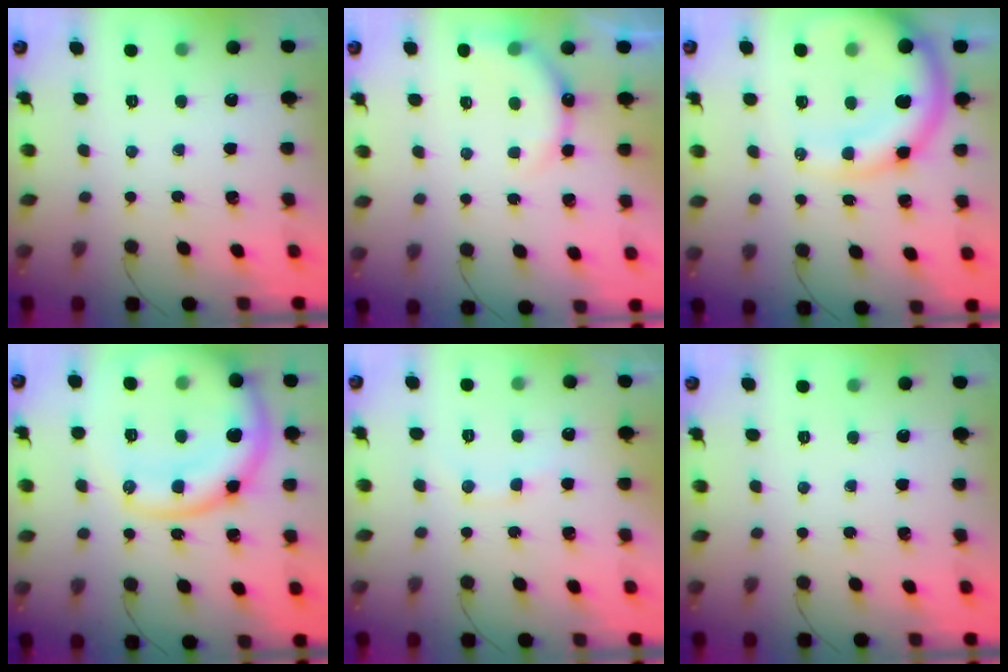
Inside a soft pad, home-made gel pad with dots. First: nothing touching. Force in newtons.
{"total": 7.8, "press": 7.8, "slide": 0.2}
{"total": 14.9, "press": 14.5, "slide": 3.5}
{"total": 20.3, "press": 20.1, "slide": 2.4}
{"total": 7.0, "press": 6.9, "slide": 1.2}
{"total": 0.0}